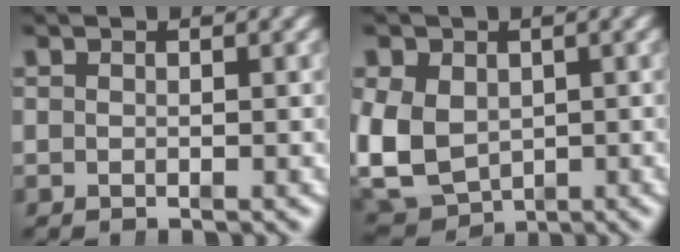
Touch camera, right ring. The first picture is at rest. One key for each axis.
{"total": 10.6, "fx": -1.9, "fy": 9.4, "fz": 4.6, "tx": -0.146, "ty": -0.057, "tz": -0.013}